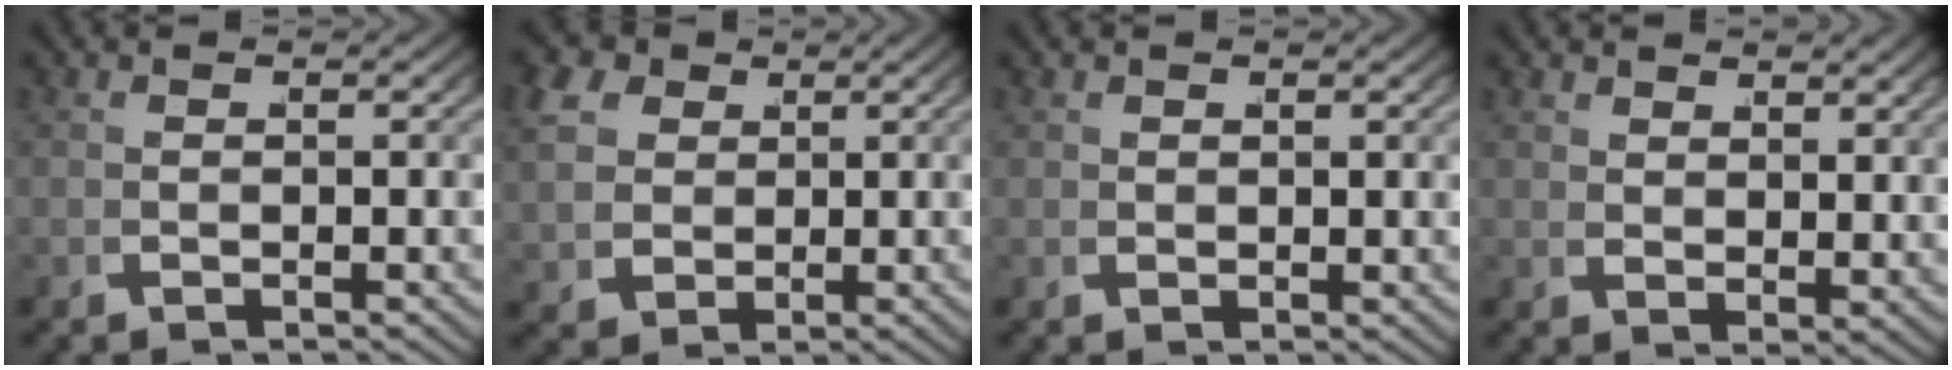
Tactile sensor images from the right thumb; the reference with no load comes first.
{"total": 6.3, "force": [2.1, 5.2, 2.9], "torque": [-0.077, -0.018, 0.045]}
{"total": 0.8, "force": [0.7, 0.3, 0.2], "torque": [0.002, 0.000, 0.018]}
{"total": 2.3, "force": [2.2, 0.2, 0.5], "torque": [0.004, 0.001, 0.044]}